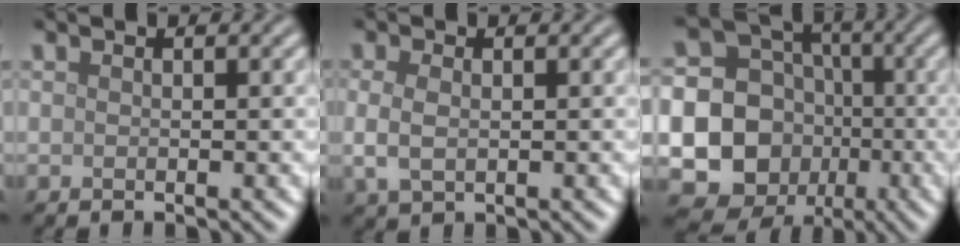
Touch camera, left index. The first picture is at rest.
{"total": 2.4, "force": [-0.1, 1.6, 1.9], "torque": [-0.045, -0.003, 0.000]}
{"total": 20.3, "force": [-4.2, 19.1, 5.3], "torque": [-0.150, -0.016, -0.100]}